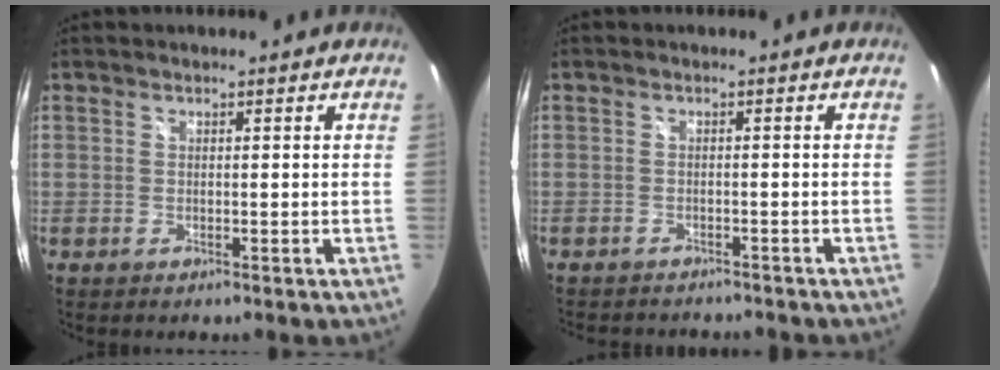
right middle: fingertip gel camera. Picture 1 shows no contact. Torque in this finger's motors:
{"motor_torque": [0.24, -0.42, 0.20, 0.05]}